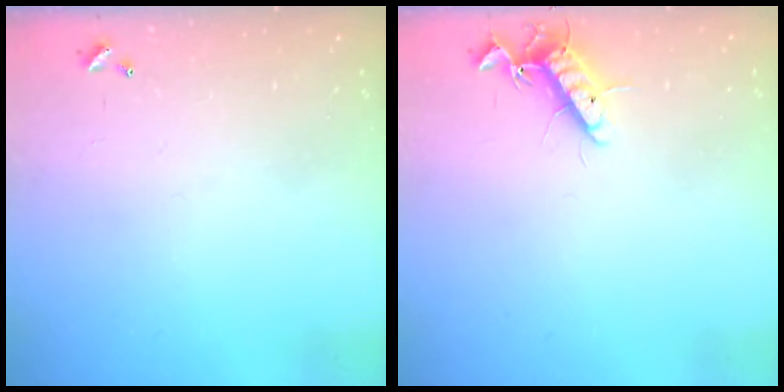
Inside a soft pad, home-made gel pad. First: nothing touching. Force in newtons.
{"total": 11.0, "press": 10.9, "slide": 1.9}